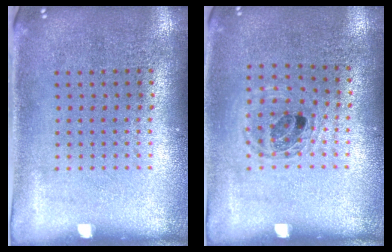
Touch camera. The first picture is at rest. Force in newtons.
{"total": 0.9, "press": 0.9, "slide": 0.2}